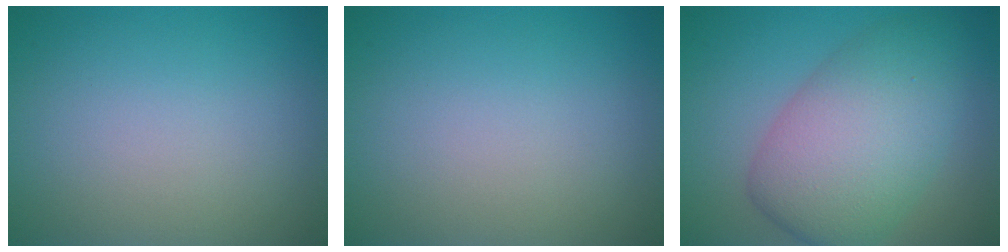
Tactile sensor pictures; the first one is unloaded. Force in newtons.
{"total": 0.0}
{"total": 8.4, "press": 8.4, "slide": 0.1}